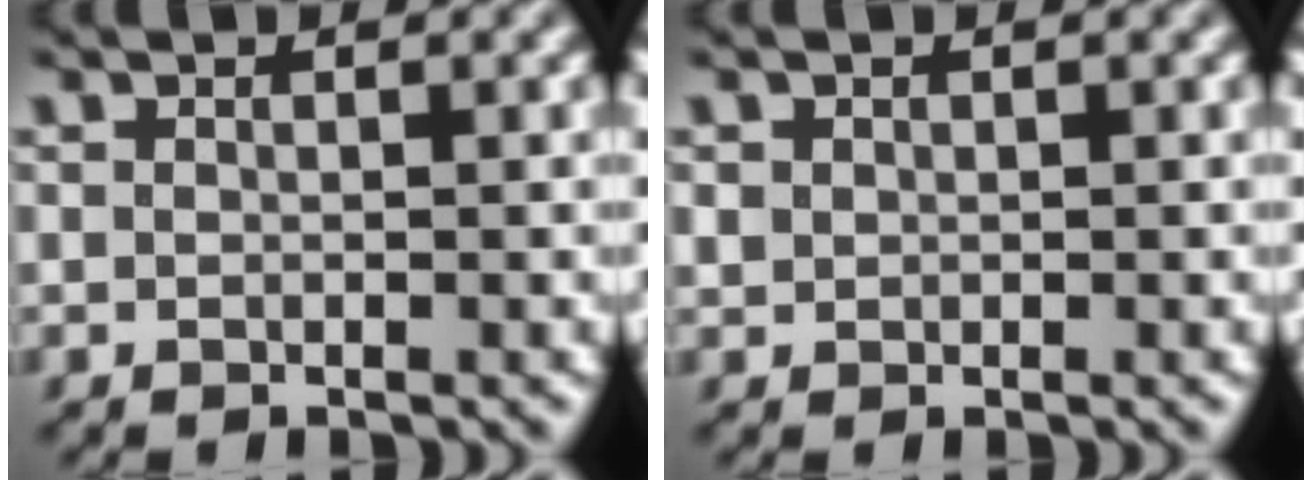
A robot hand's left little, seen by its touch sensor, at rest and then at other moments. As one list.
[{"total": 0.6, "force": [0.1, 0.6, 0.1], "torque": [-0.002, -0.004, 0.004]}]